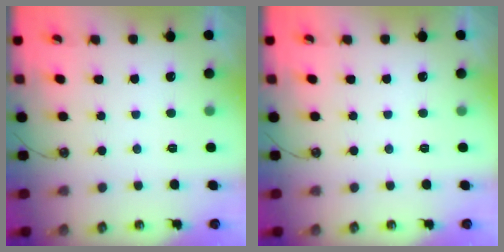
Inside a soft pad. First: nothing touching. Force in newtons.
{"total": 0.0}